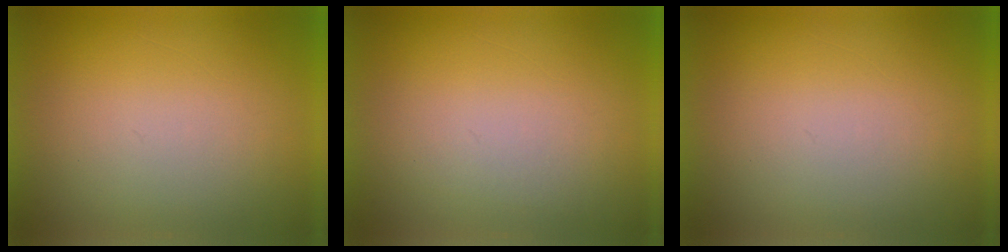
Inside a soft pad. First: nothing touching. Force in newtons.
{"total": 1.0}
{"total": 0.0}